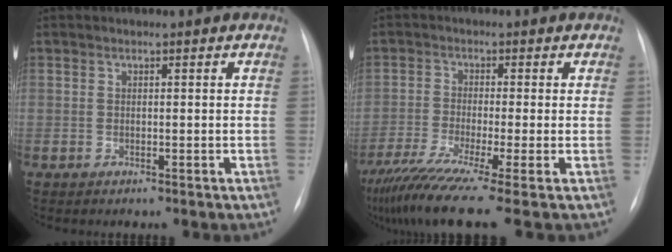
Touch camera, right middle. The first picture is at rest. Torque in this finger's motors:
{"motor_torque": [1.34, -0.80, 0.59, 0.19]}